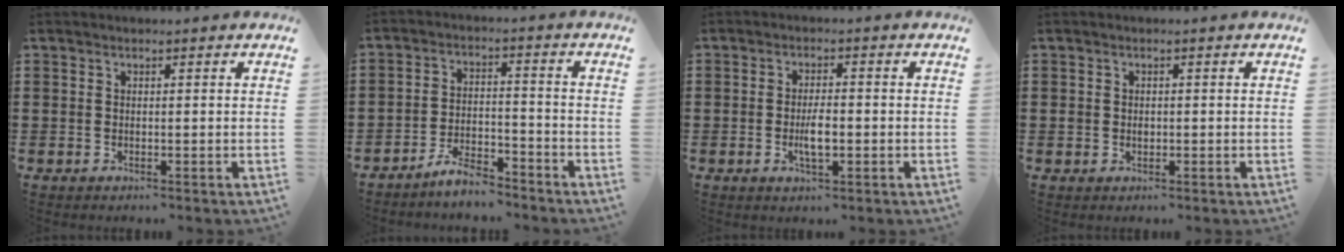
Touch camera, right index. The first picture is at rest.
{"total": 4.9, "force": [-4.7, 0.5, 1.4], "torque": [-0.032, 0.006, -0.093]}
{"total": 4.1, "force": [-0.8, 1.3, 3.8], "torque": [-0.073, -0.002, -0.015]}
{"total": 1.1, "force": [0.0, 1.0, 0.6], "torque": [-0.014, 0.005, -0.001]}